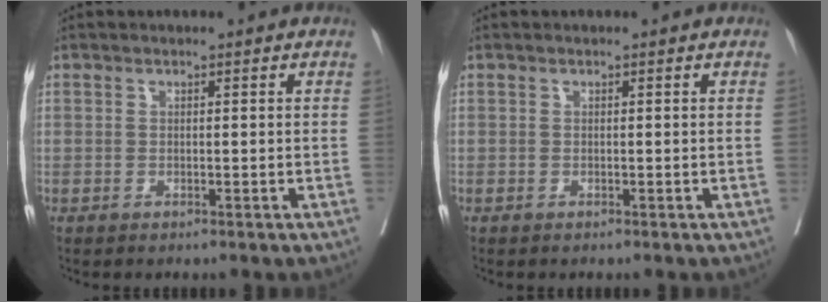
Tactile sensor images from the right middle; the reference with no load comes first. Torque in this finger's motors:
{"motor_torque": [0.20, -0.22, 0.05, 0.01]}